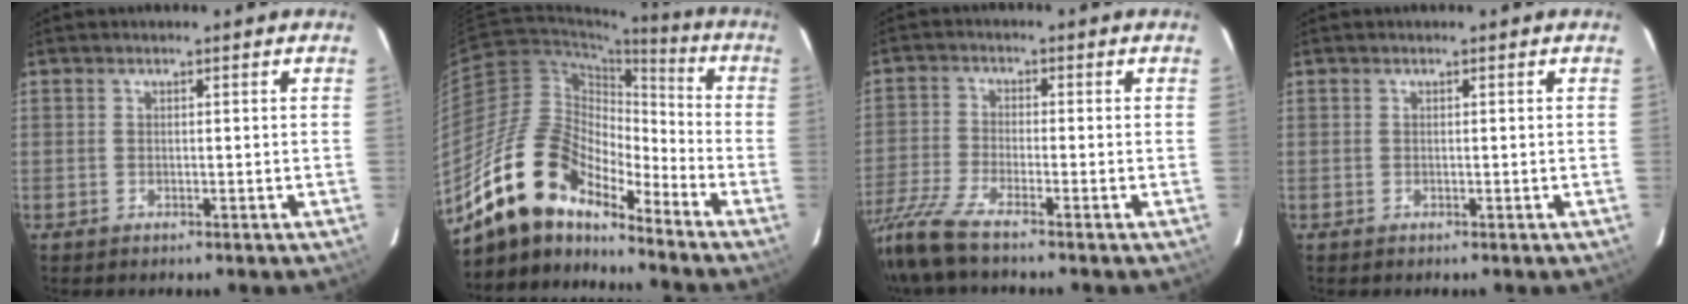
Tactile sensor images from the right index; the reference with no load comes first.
{"total": 16.5, "force": [-13.2, 6.0, 7.8], "torque": [-0.138, 0.003, -0.252]}
{"total": 10.7, "force": [-8.8, 0.6, 6.0], "torque": [-0.141, -0.035, -0.175]}
{"total": 0.0}